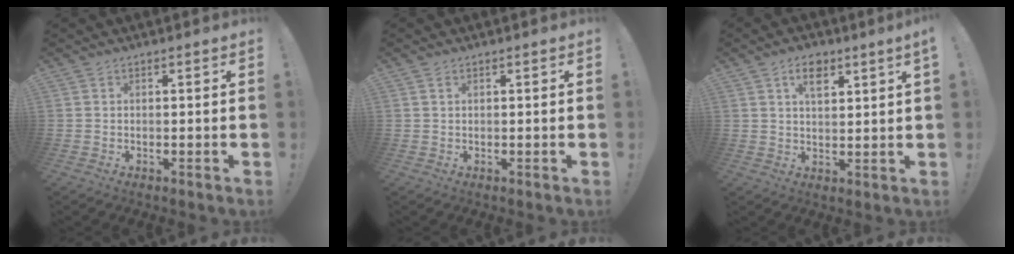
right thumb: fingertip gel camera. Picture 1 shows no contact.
{"total": 0.6, "force": [0.4, 0.3, 0.4], "torque": [-0.006, 0.000, 0.008]}
{"total": 5.7, "force": [3.2, 2.2, 4.2], "torque": [-0.067, -0.007, 0.051]}